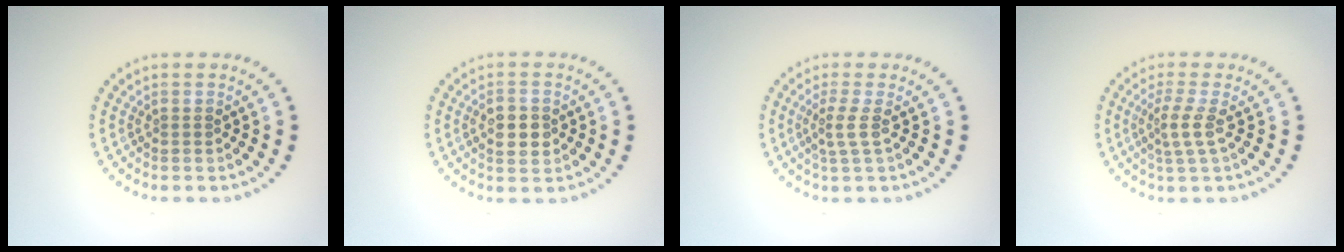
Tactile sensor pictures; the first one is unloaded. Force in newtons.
{"total": 2.7, "press": 2.7, "slide": 0.1}
{"total": 1.7, "press": 1.3, "slide": 1.0}
{"total": 2.3, "press": 1.7, "slide": 1.6}